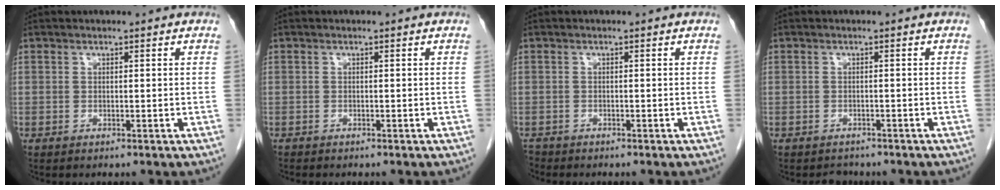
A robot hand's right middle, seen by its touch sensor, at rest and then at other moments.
{"total": 0.6, "force": [-0.6, 0.2, 0.1], "torque": [-0.006, 0.000, -0.011]}
{"total": 1.4, "force": [-1.3, 0.5, -0.1], "torque": [-0.003, -0.002, -0.022]}
{"total": 2.0, "force": [-1.7, 0.9, -0.1], "torque": [-0.003, -0.001, -0.026]}